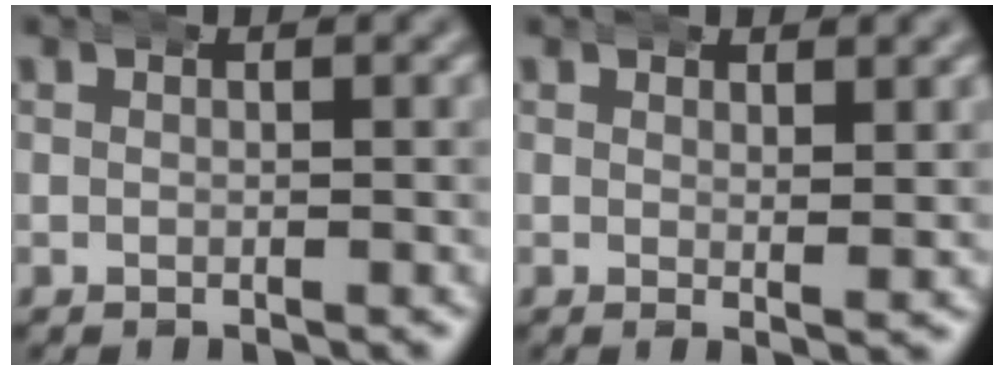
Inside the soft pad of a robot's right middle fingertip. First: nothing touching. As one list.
[{"total": 1.3, "force": [1.1, -0.1, 0.6], "torque": [-0.011, -0.013, 0.019]}]